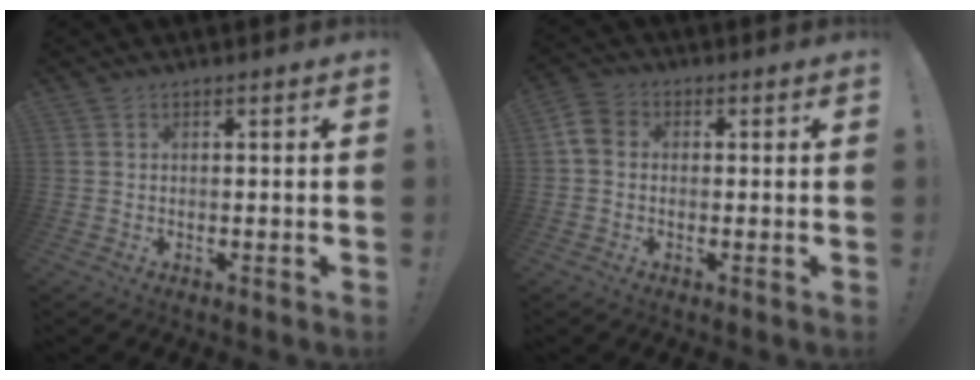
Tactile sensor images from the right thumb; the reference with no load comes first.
{"total": 5.7, "force": [0.1, 4.5, 3.4], "torque": [-0.073, 0.013, 0.005]}